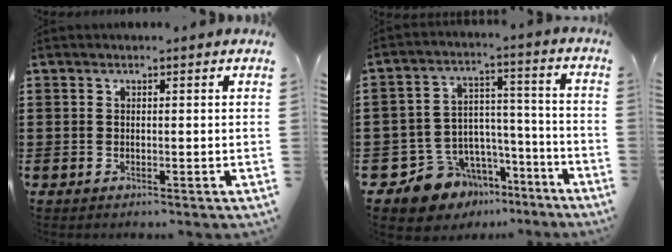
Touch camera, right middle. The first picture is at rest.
{"total": 9.0, "force": [-7.2, 5.4, 0.4], "torque": [-0.039, 0.016, -0.135]}